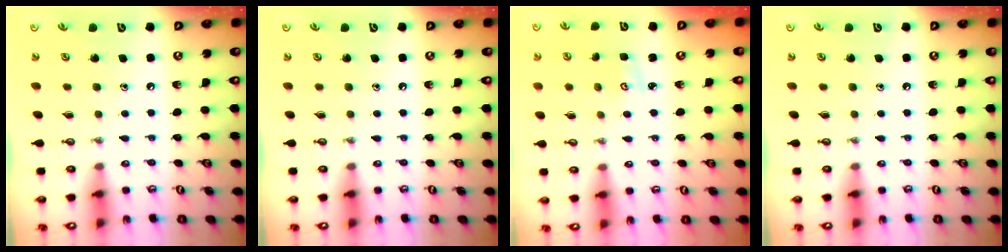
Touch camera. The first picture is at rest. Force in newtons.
{"total": 0.0}
{"total": 2.0, "press": 2.0, "slide": 0.4}
{"total": 0.0}